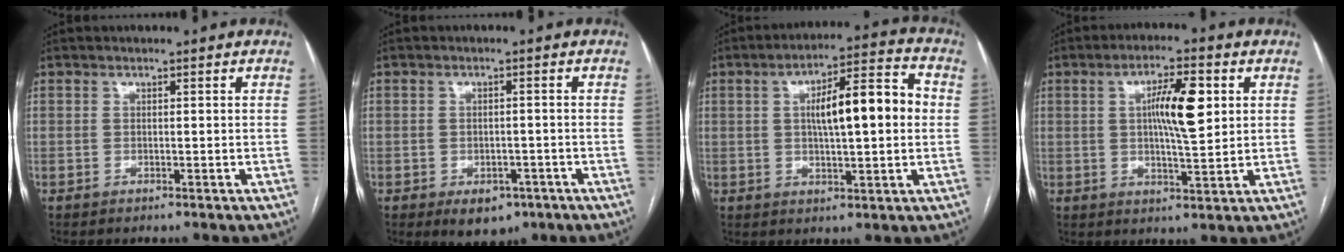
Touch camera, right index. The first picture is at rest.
{"total": 4.7, "force": [-2.5, 3.1, 2.4], "torque": [-0.024, 0.002, -0.022]}
{"total": 12.3, "force": [1.4, 2.7, 11.9], "torque": [-0.187, 0.032, 0.019]}
{"total": 8.7, "force": [2.0, 1.6, 8.3], "torque": [-0.143, 0.008, 0.035]}